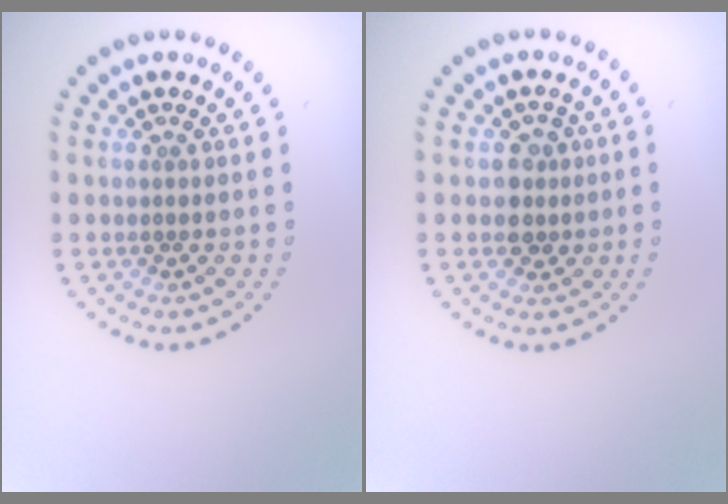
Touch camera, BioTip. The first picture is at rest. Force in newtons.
{"total": 2.4, "press": 2.2, "slide": 0.9}